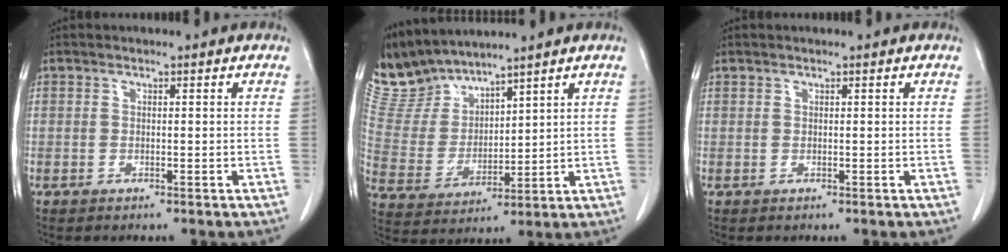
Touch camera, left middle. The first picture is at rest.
{"total": 8.8, "force": [8.7, 1.2, 0.5], "torque": [-0.034, 0.007, 0.201]}
{"total": 0.0}